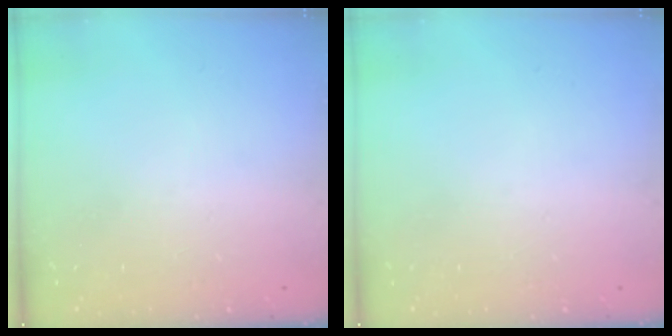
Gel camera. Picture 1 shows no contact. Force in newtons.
{"total": 0.0}